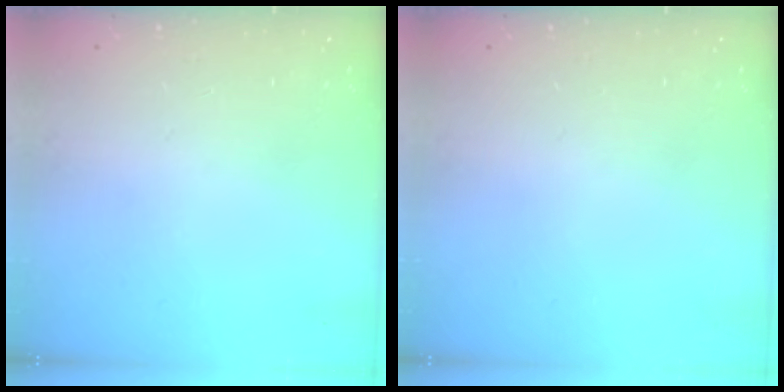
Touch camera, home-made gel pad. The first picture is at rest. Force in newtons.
{"total": 0.0}